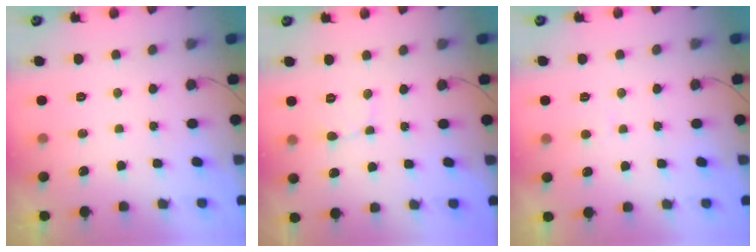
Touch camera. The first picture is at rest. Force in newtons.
{"total": 2.5, "press": 2.5, "slide": 0.3}
{"total": 2.7, "press": 2.7, "slide": 0.2}